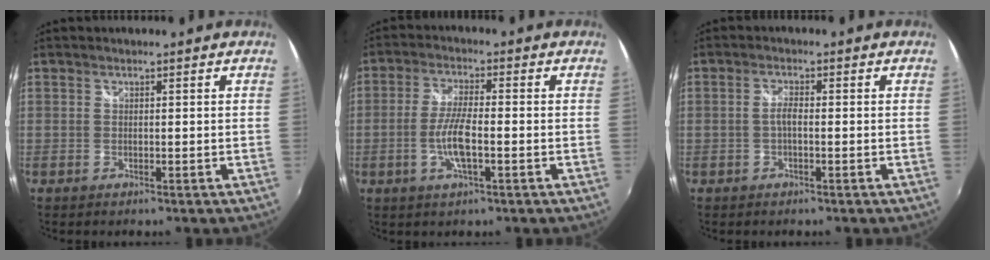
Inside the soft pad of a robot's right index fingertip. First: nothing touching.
{"total": 6.7, "force": [-1.9, 1.3, 6.3], "torque": [-0.130, -0.003, -0.037]}
{"total": 1.8, "force": [-0.4, 0.5, 1.6], "torque": [-0.033, 0.004, -0.010]}